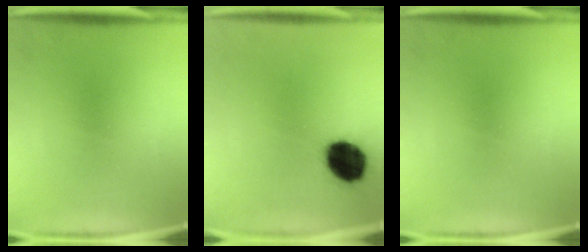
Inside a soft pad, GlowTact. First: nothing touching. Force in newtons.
{"total": 13.4}
{"total": 0.0}